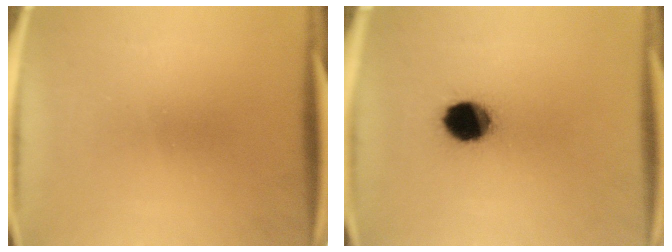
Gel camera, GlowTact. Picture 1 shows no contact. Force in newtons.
{"total": 10.8}